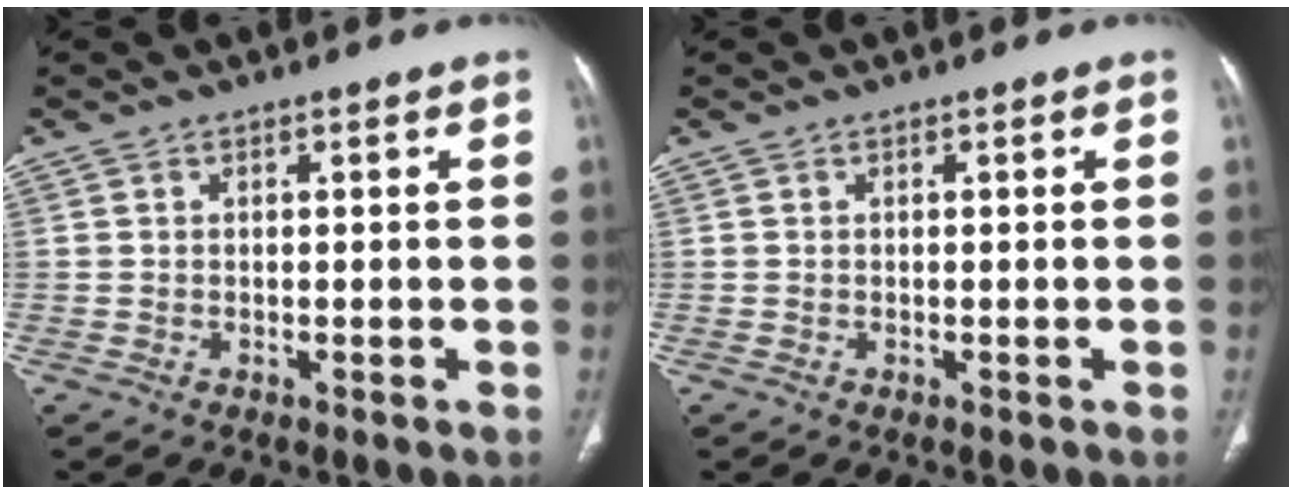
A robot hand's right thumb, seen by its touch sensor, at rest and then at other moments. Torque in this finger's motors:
{"motor_torque": [-0.29, 0.29, -0.49, 0.14, -0.02]}